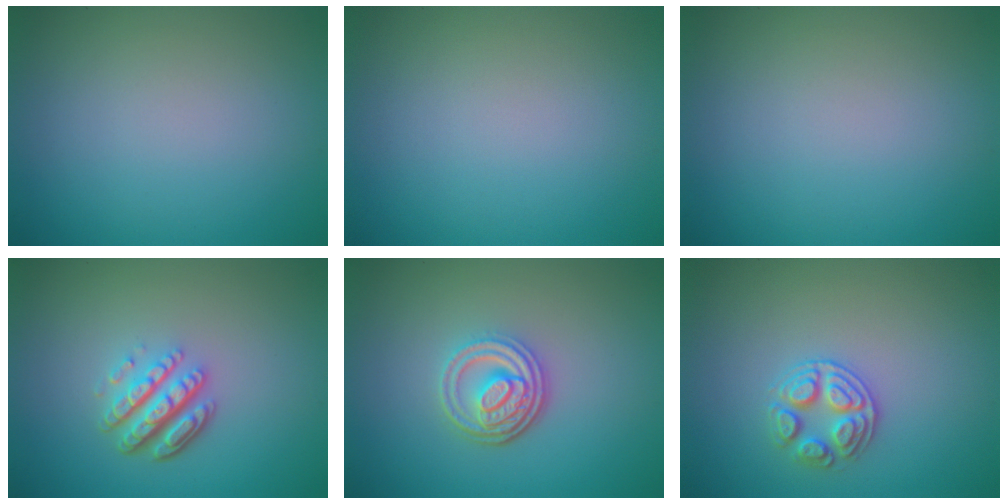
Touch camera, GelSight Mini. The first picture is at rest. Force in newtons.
{"total": 0.0}
{"total": 0.0}
{"total": 4.9, "press": 3.5, "slide": 3.4}
{"total": 4.2, "press": 3.2, "slide": 2.7}
{"total": 2.6, "press": 2.6, "slide": 0.6}